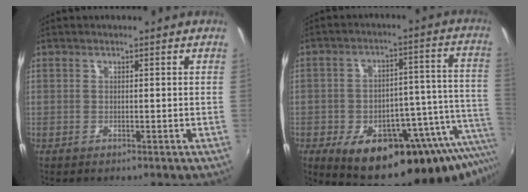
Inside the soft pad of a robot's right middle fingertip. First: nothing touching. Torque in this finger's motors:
{"motor_torque": [1.53, -0.61, 0.34, 0.17]}